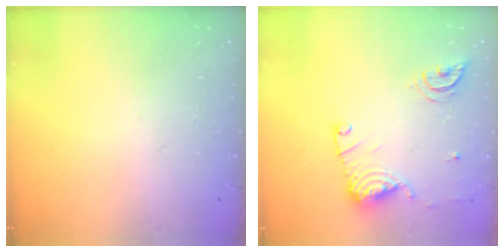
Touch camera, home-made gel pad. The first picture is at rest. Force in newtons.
{"total": 12.2, "press": 12.2, "slide": 1.2}